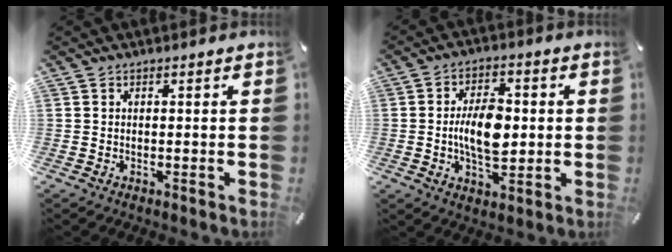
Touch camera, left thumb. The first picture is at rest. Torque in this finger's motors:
{"motor_torque": [0.70, 0.71, 0.43, 0.13, 0.11]}